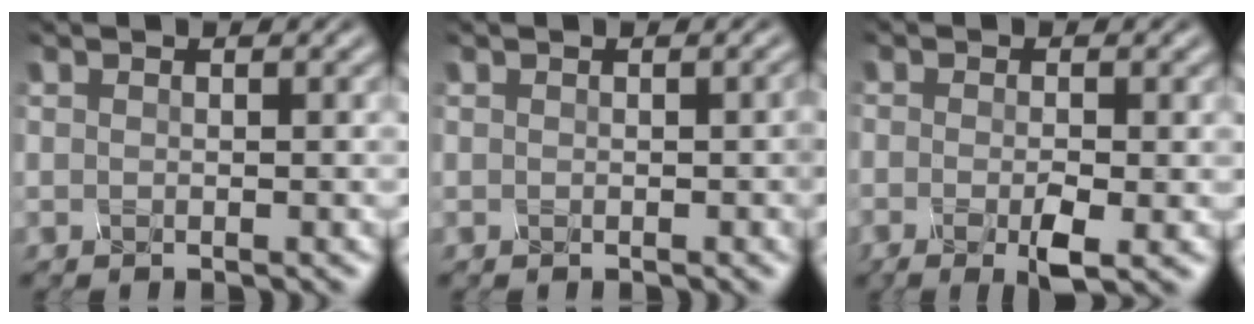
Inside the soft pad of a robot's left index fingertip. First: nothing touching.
{"total": 0.8, "force": [-0.3, 0.1, 0.7], "torque": [-0.014, 0.007, 0.006]}
{"total": 2.7, "force": [-1.7, -0.1, 2.0], "torque": [-0.056, -0.011, -0.006]}